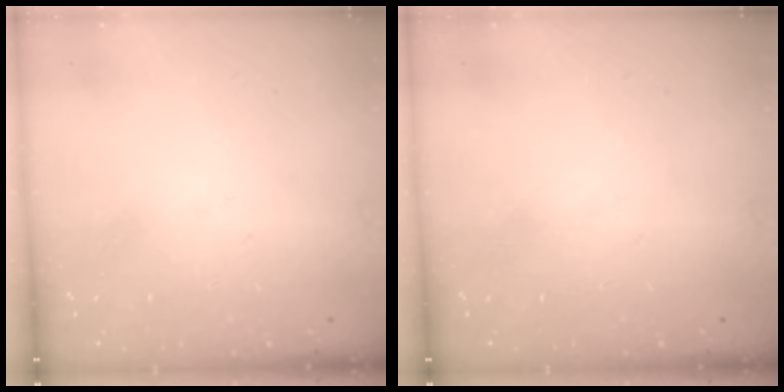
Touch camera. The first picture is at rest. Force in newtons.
{"total": 0.0}